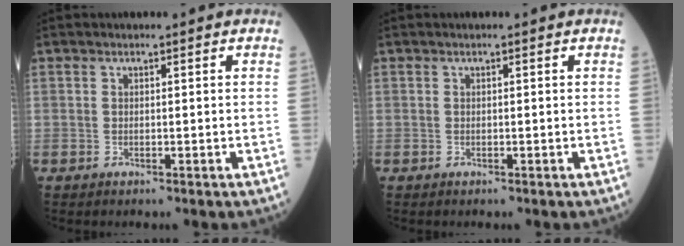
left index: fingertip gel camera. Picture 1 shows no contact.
{"total": 0.0}